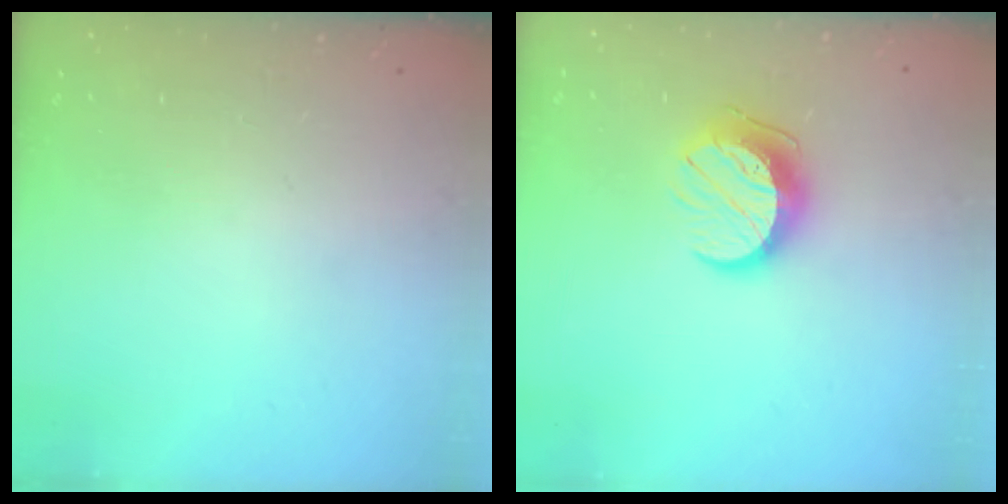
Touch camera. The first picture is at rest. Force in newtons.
{"total": 11.0, "press": 11.0, "slide": 0.3}